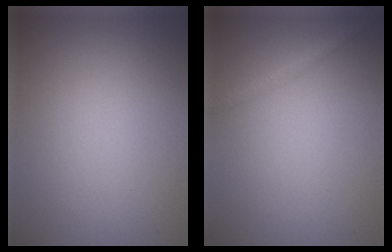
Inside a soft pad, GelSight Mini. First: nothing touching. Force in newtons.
{"total": 1.7, "press": 1.7, "slide": 0.1}